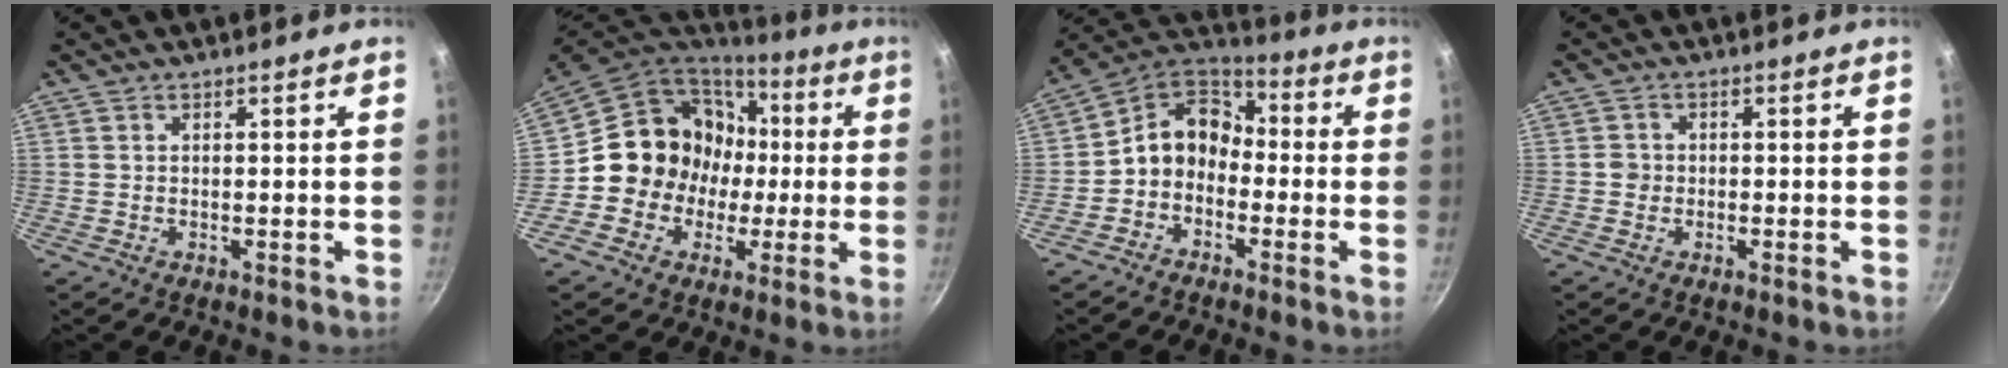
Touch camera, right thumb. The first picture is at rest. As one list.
[{"total": 16.3, "force": [-0.6, 15.1, 6.0], "torque": [-0.058, 0.047, -0.015]}, {"total": 10.1, "force": [-2.3, 8.0, 5.8], "torque": [-0.073, 0.054, -0.068]}, {"total": 1.5, "force": [-0.6, 1.3, 0.5], "torque": [-0.006, 0.006, -0.014]}]